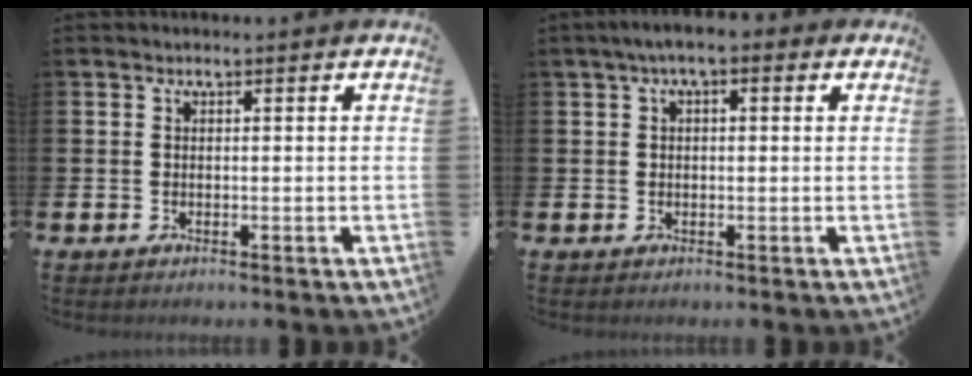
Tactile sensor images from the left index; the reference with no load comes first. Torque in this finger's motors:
{"motor_torque": [1.58, -0.56, 0.30, 0.05]}